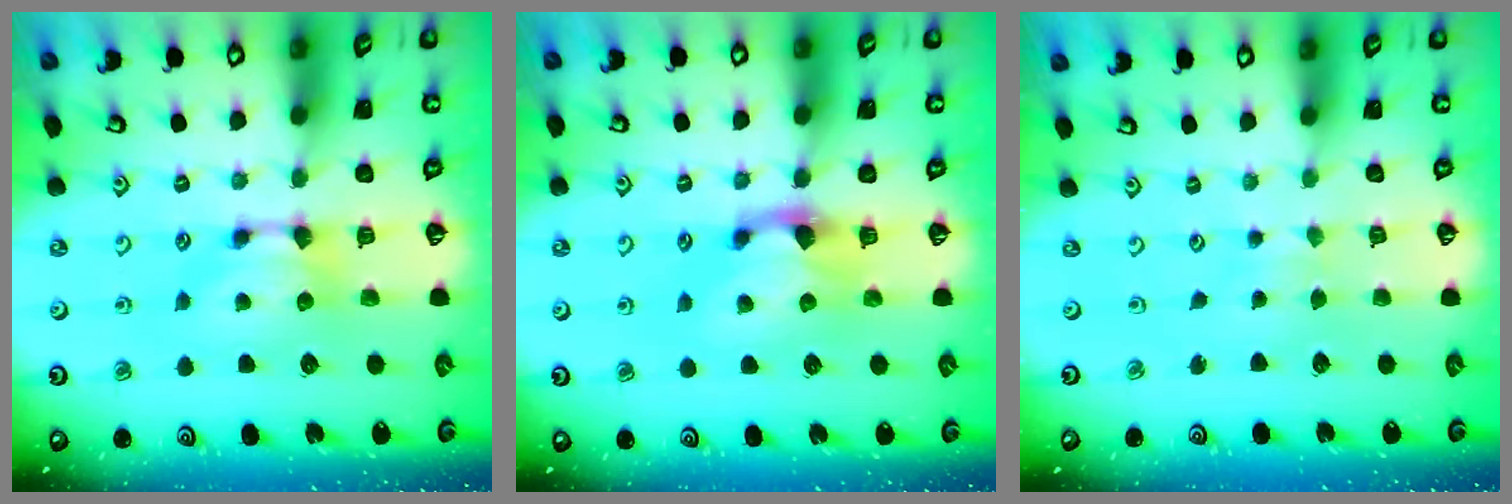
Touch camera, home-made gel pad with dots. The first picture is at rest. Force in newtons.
{"total": 1.4, "press": 0.9, "slide": 1.0}
{"total": 2.9, "press": 2.9, "slide": 0.0}